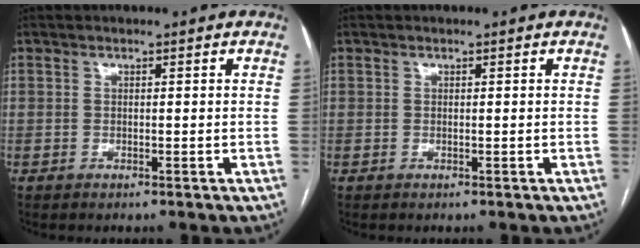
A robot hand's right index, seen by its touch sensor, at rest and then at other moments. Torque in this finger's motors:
{"motor_torque": [0.00, 0.00, 0.00, 0.00]}